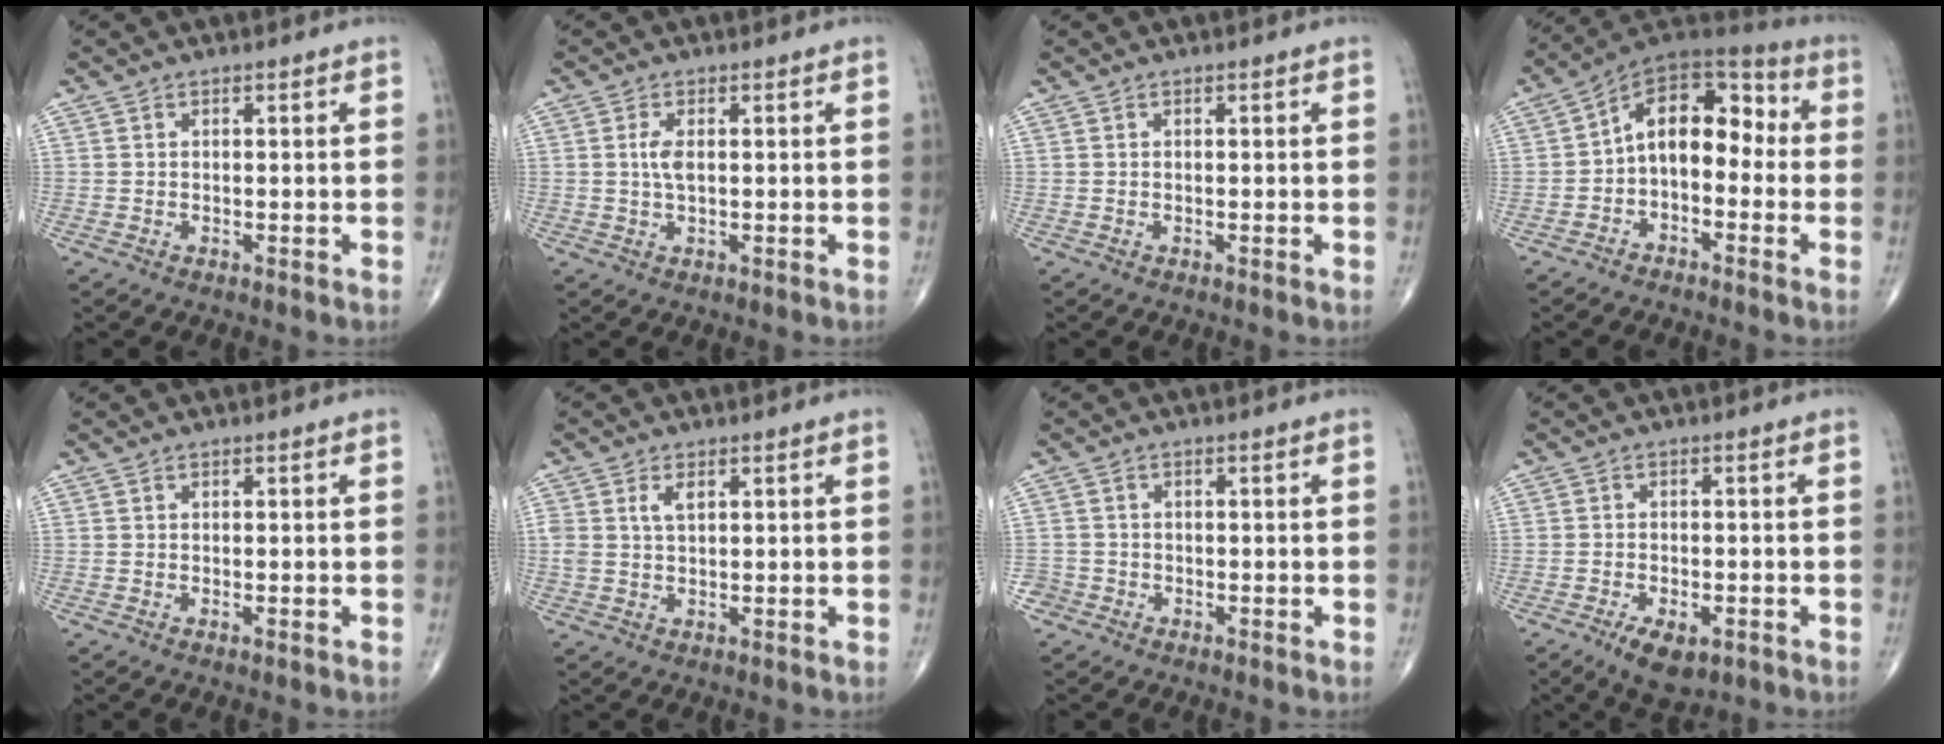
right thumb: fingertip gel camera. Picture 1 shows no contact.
{"total": 2.6, "force": [0.4, 1.0, 2.3], "torque": [-0.051, 0.000, 0.008]}
{"total": 0.0}
{"total": 12.9, "force": [-1.1, 8.1, 9.9], "torque": [-0.115, 0.057, -0.036]}
{"total": 0.0}
{"total": 2.9, "force": [1.1, 1.5, 2.2], "torque": [-0.044, 0.003, 0.026]}
{"total": 2.1, "force": [-1.2, 1.7, -0.3], "torque": [0.014, 0.009, -0.030]}
{"total": 6.1, "force": [-3.2, 3.0, 4.3], "torque": [-0.067, 0.004, -0.047]}